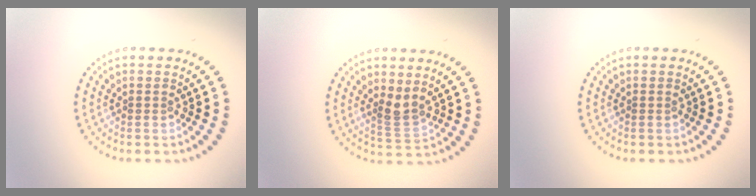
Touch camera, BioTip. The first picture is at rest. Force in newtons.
{"total": 2.3, "press": 1.7, "slide": 1.5}
{"total": 0.0}